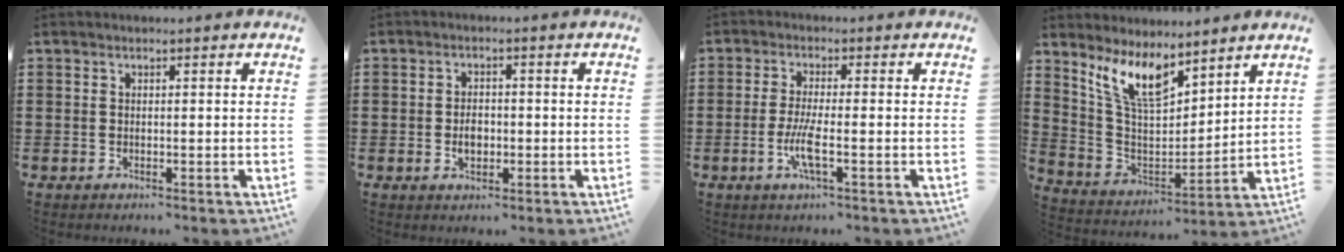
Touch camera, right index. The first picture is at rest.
{"total": 3.0, "force": [-0.6, 1.9, 2.2], "torque": [-0.035, 0.000, -0.013]}
{"total": 5.0, "force": [-1.6, 0.7, 4.7], "torque": [-0.100, -0.010, -0.034]}
{"total": 9.9, "force": [7.3, 3.3, 5.8], "torque": [-0.144, -0.029, 0.135]}